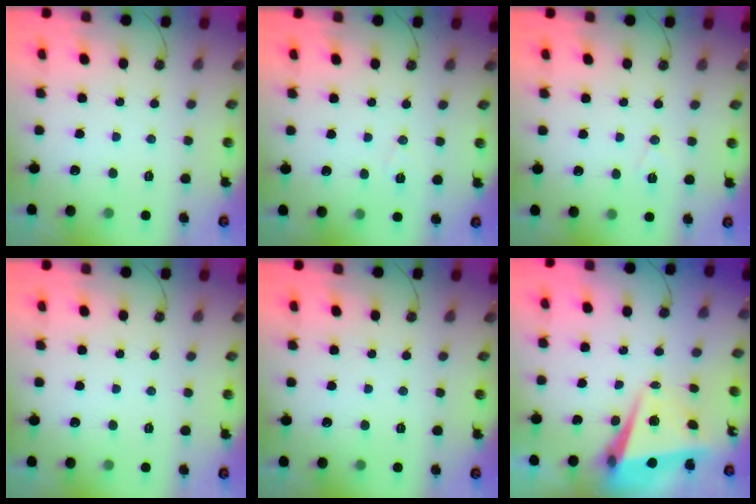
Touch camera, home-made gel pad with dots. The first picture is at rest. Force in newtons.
{"total": 6.1, "press": 4.3, "slide": 4.4}
{"total": 6.0, "press": 4.0, "slide": 4.5}
{"total": 0.0}
{"total": 0.0}
{"total": 6.7, "press": 6.4, "slide": 1.8}